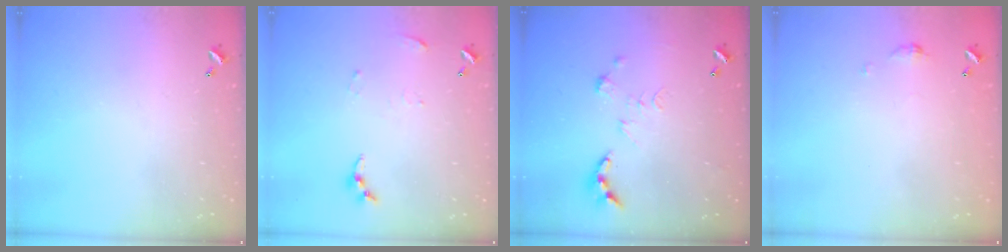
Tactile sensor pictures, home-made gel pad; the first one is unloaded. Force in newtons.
{"total": 4.3, "press": 4.3, "slide": 0.5}
{"total": 0.0}
{"total": 3.5, "press": 3.5, "slide": 0.6}